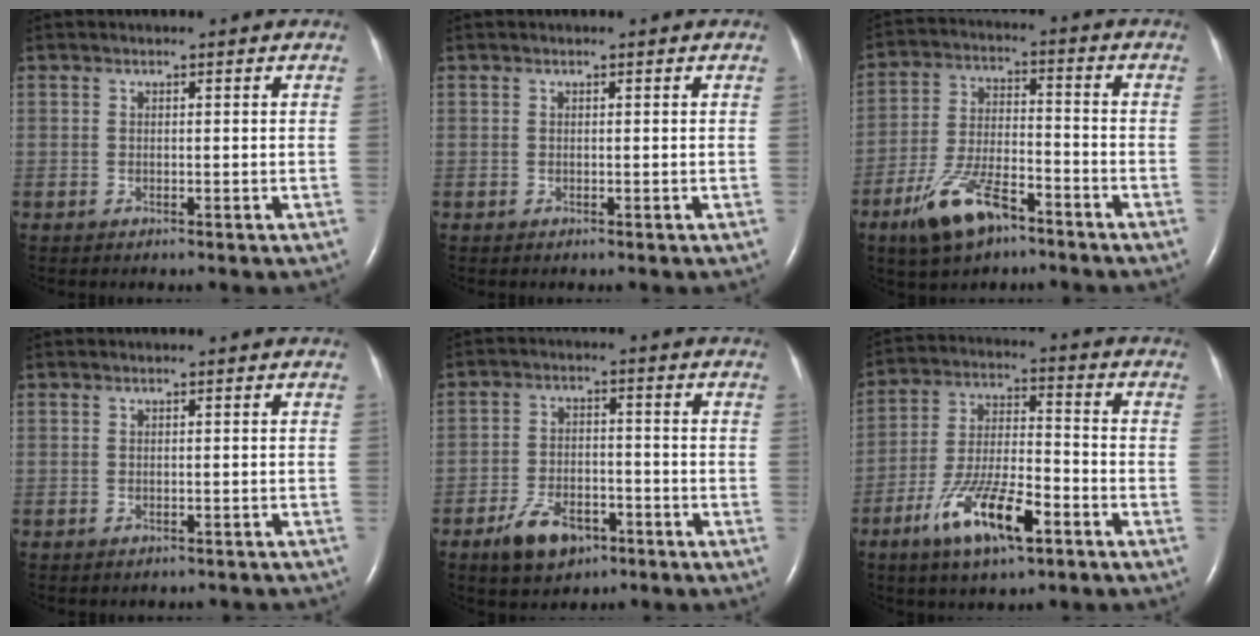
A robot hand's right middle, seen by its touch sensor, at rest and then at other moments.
{"total": 0.0}
{"total": 10.9, "force": [-7.0, 3.9, 7.5], "torque": [-0.157, -0.002, -0.127]}
{"total": 3.5, "force": [-3.1, 1.3, 1.0], "torque": [-0.014, 0.004, -0.031]}
{"total": 7.6, "force": [-4.6, 4.1, 4.5], "torque": [-0.087, -0.001, -0.073]}
{"total": 12.7, "force": [-6.8, 3.3, 10.3], "torque": [-0.205, -0.005, -0.119]}